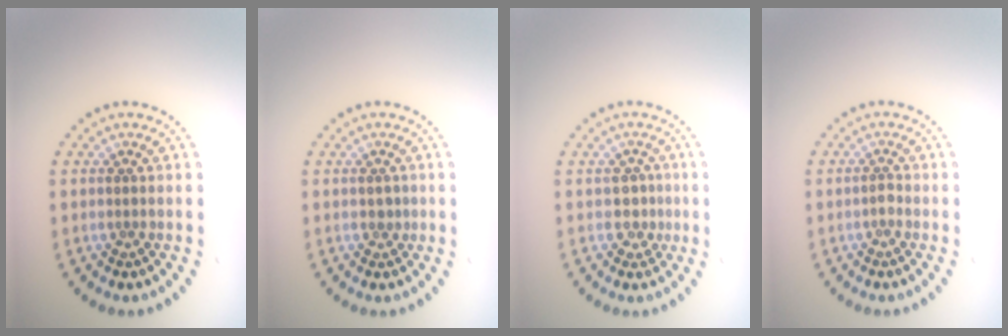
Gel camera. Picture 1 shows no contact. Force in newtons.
{"total": 0.8, "press": 0.8, "slide": 0.3}
{"total": 1.7, "press": 1.4, "slide": 1.1}
{"total": 0.6, "press": 0.5, "slide": 0.3}